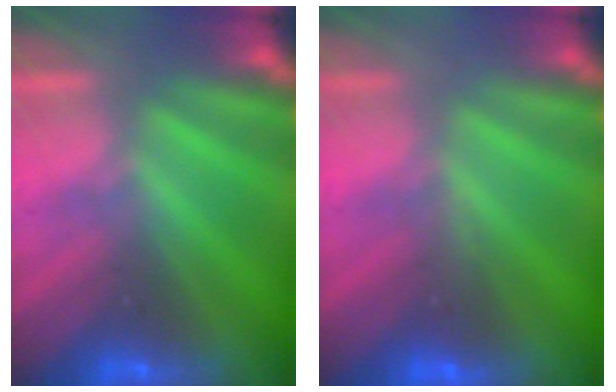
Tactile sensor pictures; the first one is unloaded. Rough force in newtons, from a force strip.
{"total": 2.9}